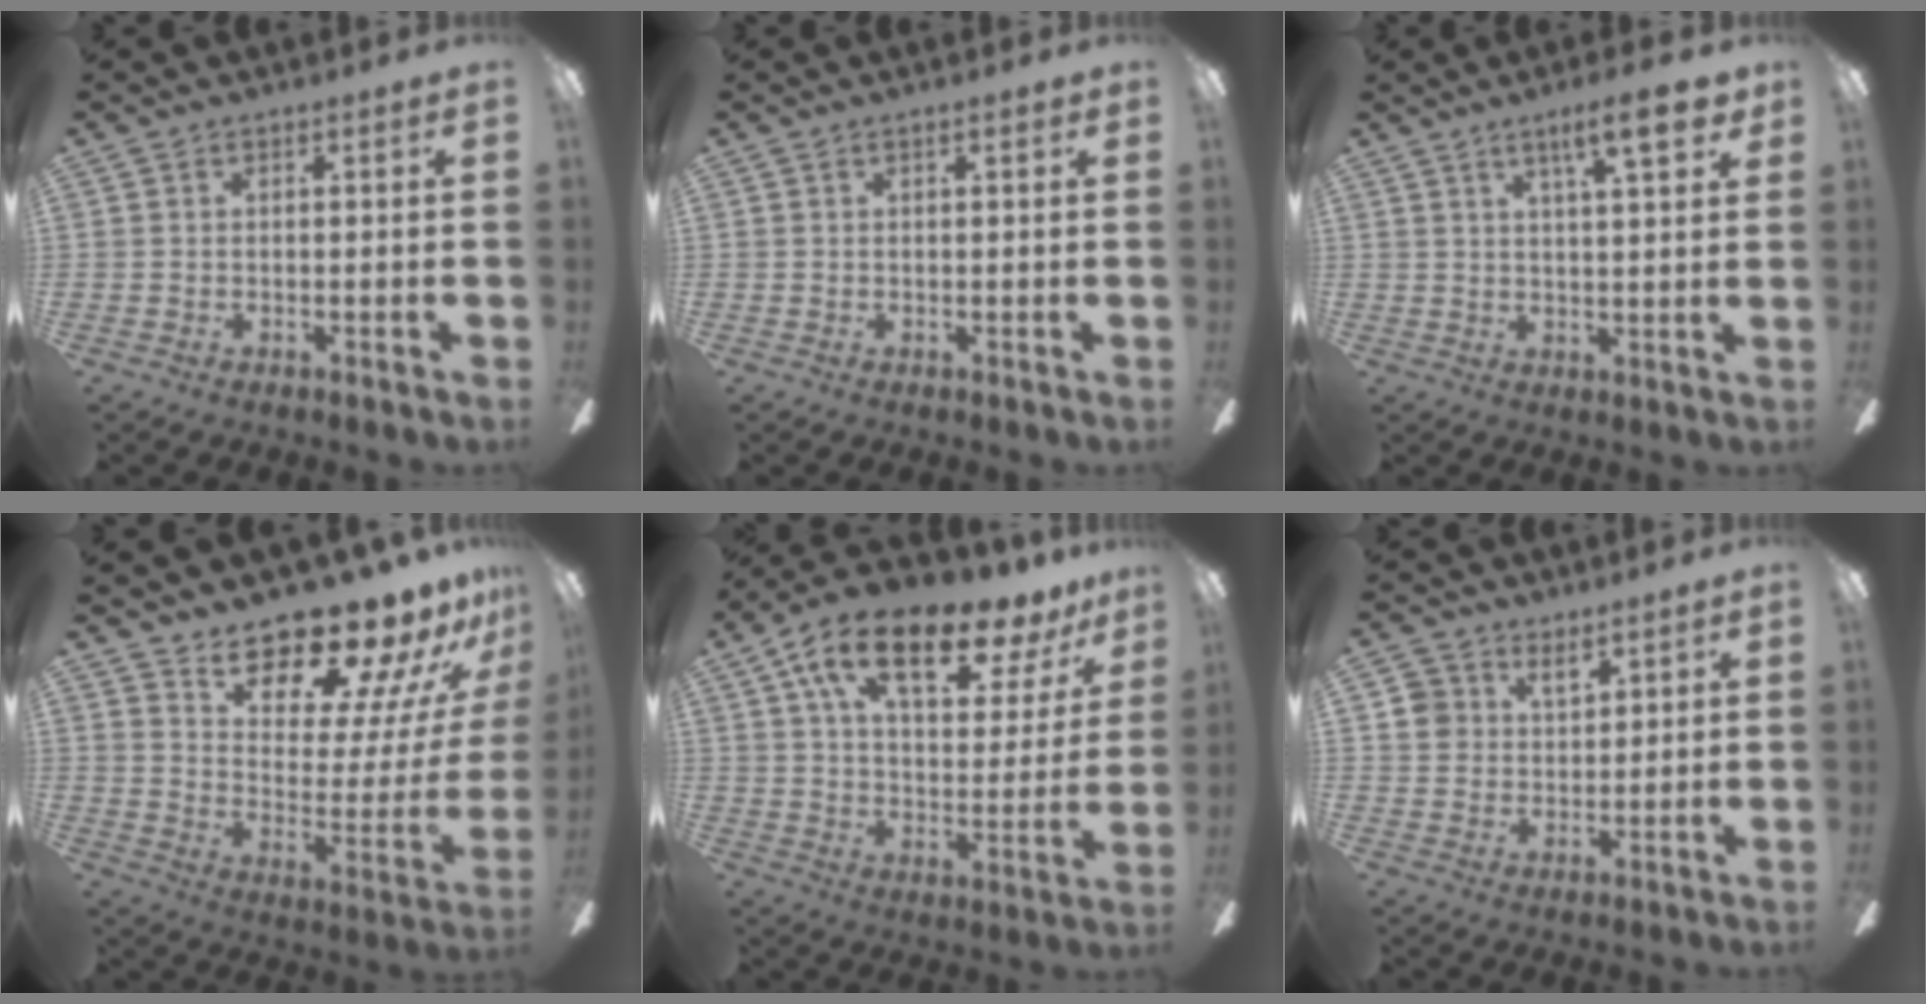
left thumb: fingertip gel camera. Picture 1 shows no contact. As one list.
[{"total": 1.1, "force": [0.5, 0.1, 1.0], "torque": [-0.021, 0.002, 0.008]}, {"total": 10.0, "force": [6.0, 2.3, 7.6], "torque": [-0.101, -0.027, 0.091]}, {"total": 18.5, "force": [16.2, 4.3, 7.8], "torque": [-0.118, -0.137, 0.268]}, {"total": 19.2, "force": [12.4, 8.0, 12.2], "torque": [-0.201, -0.066, 0.208]}, {"total": 5.8, "force": [3.8, 4.1, 1.5], "torque": [-0.025, -0.007, 0.068]}]